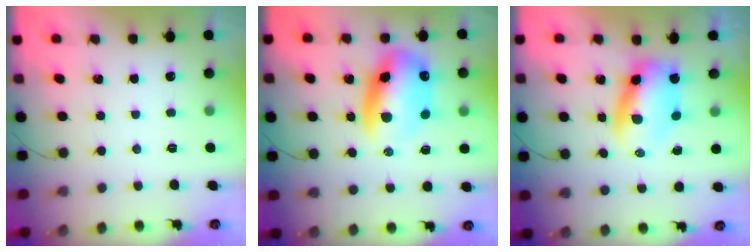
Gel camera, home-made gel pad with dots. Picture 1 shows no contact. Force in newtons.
{"total": 13.7, "press": 13.2, "slide": 3.7}
{"total": 7.0, "press": 6.9, "slide": 1.5}